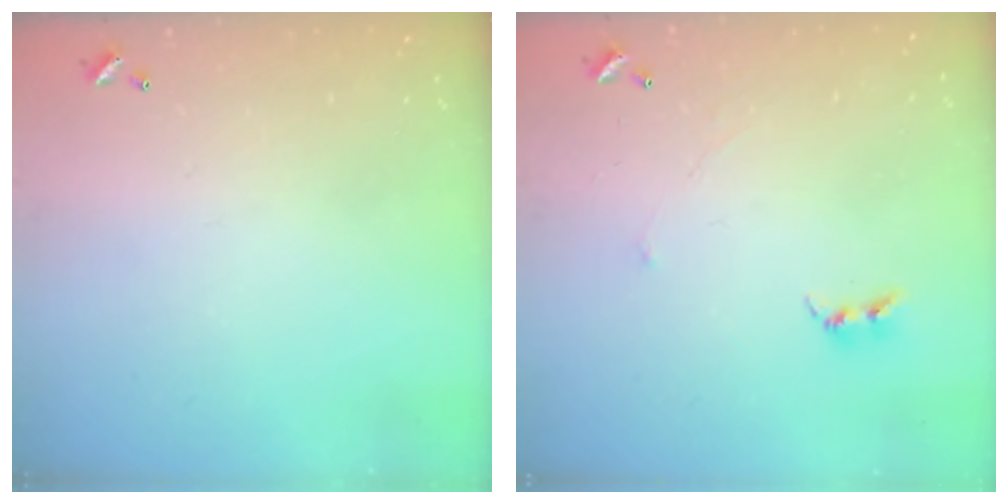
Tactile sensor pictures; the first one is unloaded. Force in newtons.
{"total": 2.7, "press": 2.7, "slide": 0.3}